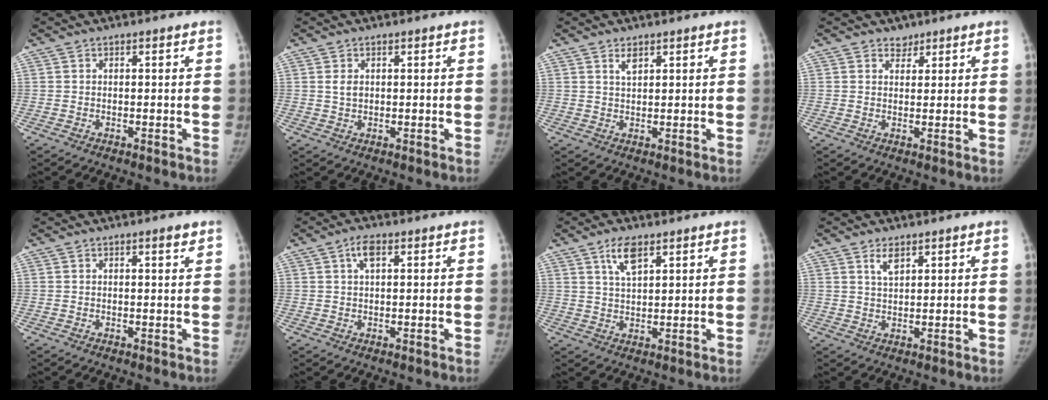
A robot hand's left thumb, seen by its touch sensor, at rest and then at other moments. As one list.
[{"total": 1.7, "force": [0.4, 1.2, 1.2], "torque": [-0.019, -0.001, 0.010]}, {"total": 2.1, "force": [1.4, 0.9, 1.3], "torque": [-0.018, -0.009, 0.028]}, {"total": 1.9, "force": [1.5, 1.2, 0.1], "torque": [0.017, -0.009, 0.017]}, {"total": 1.4, "force": [1.0, 0.2, 1.1], "torque": [-0.014, -0.005, 0.015]}, {"total": 3.0, "force": [1.2, 1.4, 2.4], "torque": [-0.043, 0.006, 0.021]}, {"total": 5.1, "force": [3.0, 2.0, 3.7], "torque": [-0.064, -0.013, 0.060]}, {"total": 2.8, "force": [1.8, 1.1, 1.8], "torque": [-0.030, -0.010, 0.038]}]